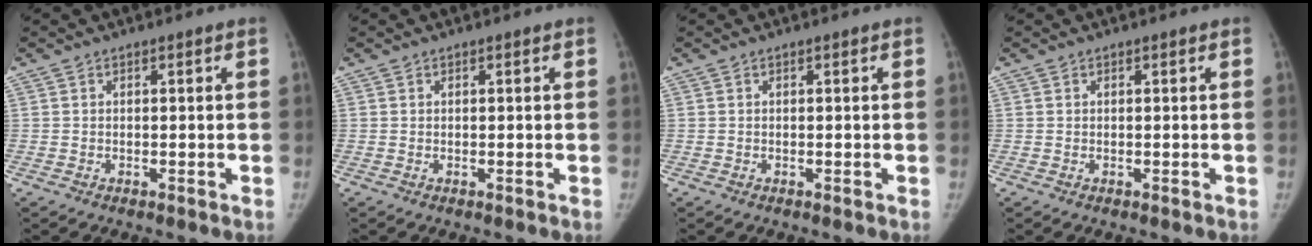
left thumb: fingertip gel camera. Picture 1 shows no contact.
{"total": 0.0}
{"total": 0.0}
{"total": 0.0}